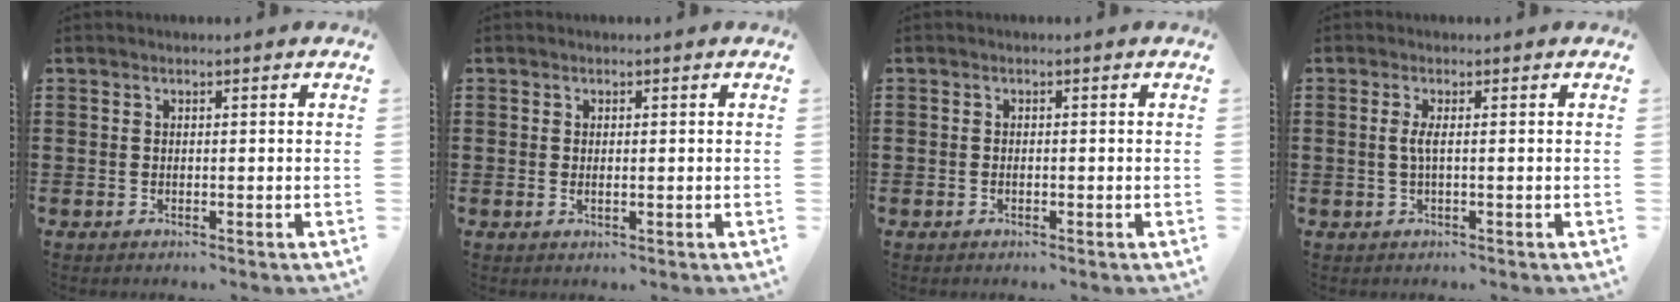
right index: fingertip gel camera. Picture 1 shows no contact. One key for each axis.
{"total": 0.9, "fx": 0.1, "fy": 0.3, "fz": 0.8, "tx": -0.016, "ty": 0.002, "tz": 0.000}
{"total": 0.6, "fx": -0.3, "fy": 0.3, "fz": 0.4, "tx": -0.010, "ty": -0.001, "tz": -0.005}
{"total": 2.4, "fx": 0.0, "fy": 0.0, "fz": 2.4, "tx": -0.054, "ty": -0.008, "tz": -0.004}